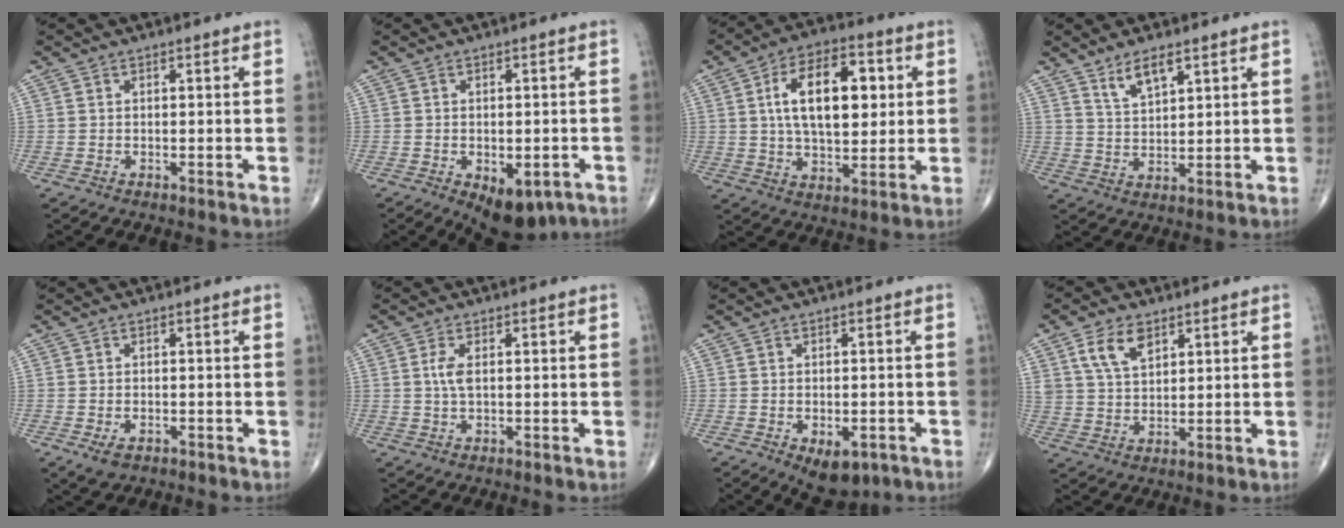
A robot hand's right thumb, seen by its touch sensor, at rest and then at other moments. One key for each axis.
{"total": 9.2, "fx": -4.4, "fy": 4.9, "fz": 6.4, "tx": -0.069, "ty": 0.007, "tz": -0.052}
{"total": 16.3, "fx": 3.3, "fy": 8.6, "fz": 13.4, "tx": -0.193, "ty": 0.002, "tz": 0.053}
{"total": 5.3, "fx": 3.6, "fy": 1.7, "fz": 3.5, "tx": -0.059, "ty": -0.024, "tz": 0.071}
{"total": 1.2, "fx": -0.7, "fy": 0.9, "fz": 0.5, "tx": -0.007, "ty": 0.005, "tz": -0.010}
{"total": 2.9, "fx": 0.5, "fy": 1.2, "fz": 2.6, "tx": -0.061, "ty": 0.001, "tz": 0.009}
{"total": 7.3, "fx": -3.4, "fy": 4.0, "fz": 5.1, "tx": -0.057, "ty": 0.007, "tz": -0.038}
{"total": 7.4, "fx": 3.8, "fy": 4.3, "fz": 4.7, "tx": -0.075, "ty": -0.016, "tz": 0.076}